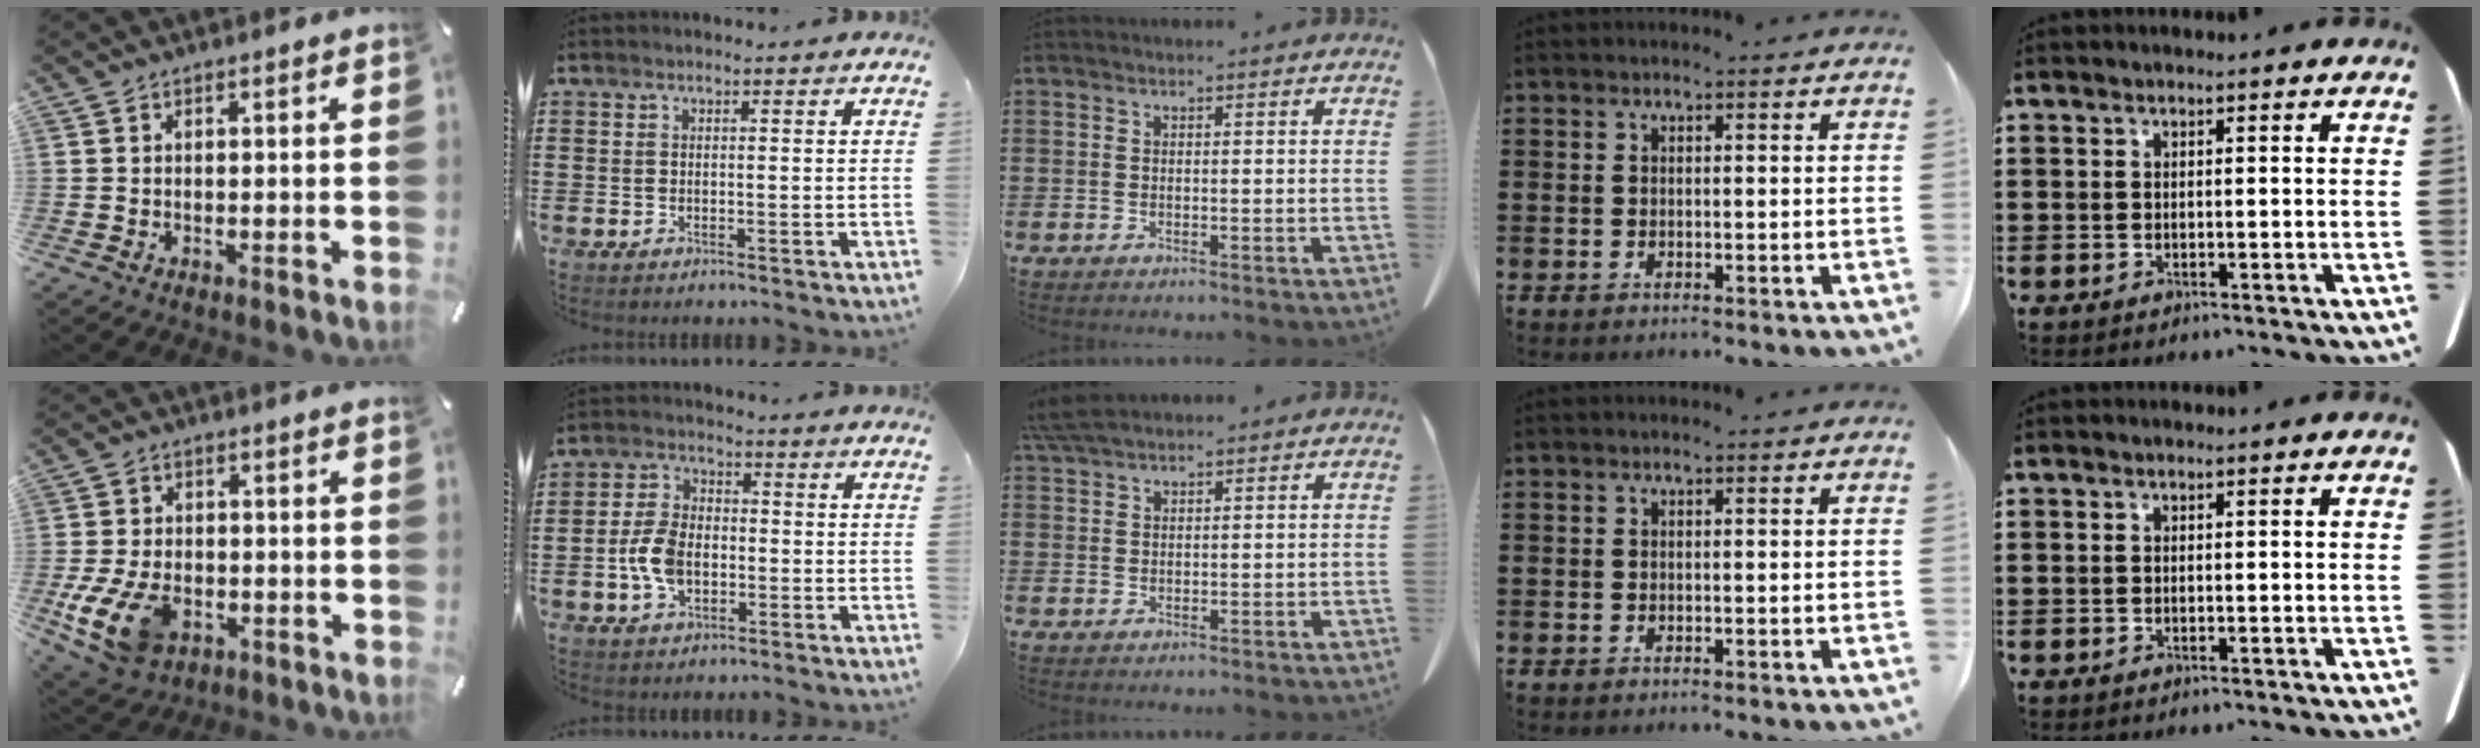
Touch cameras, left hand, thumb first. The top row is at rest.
{"thumb": {"total": 12.2, "force": [-3.8, 8.4, 8.0], "torque": [-0.172, 0.006, -0.066]}, "index": {"total": 6.7, "force": [-1.5, 4.2, 5.0], "torque": [-0.130, -0.002, -0.036]}, "middle": {"total": 3.6, "force": [3.1, 0.5, 1.9], "torque": [-0.046, 0.000, 0.059]}}